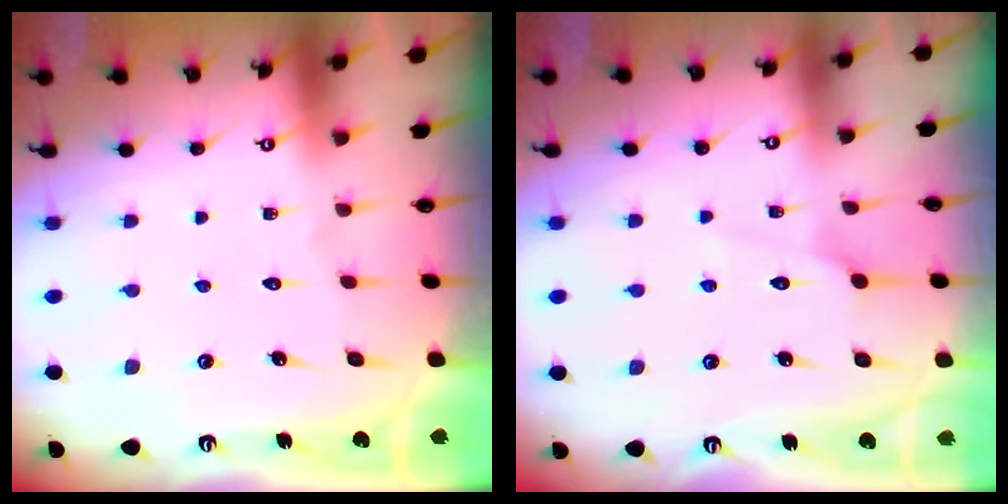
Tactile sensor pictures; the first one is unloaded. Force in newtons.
{"total": 2.8, "press": 2.7, "slide": 0.6}